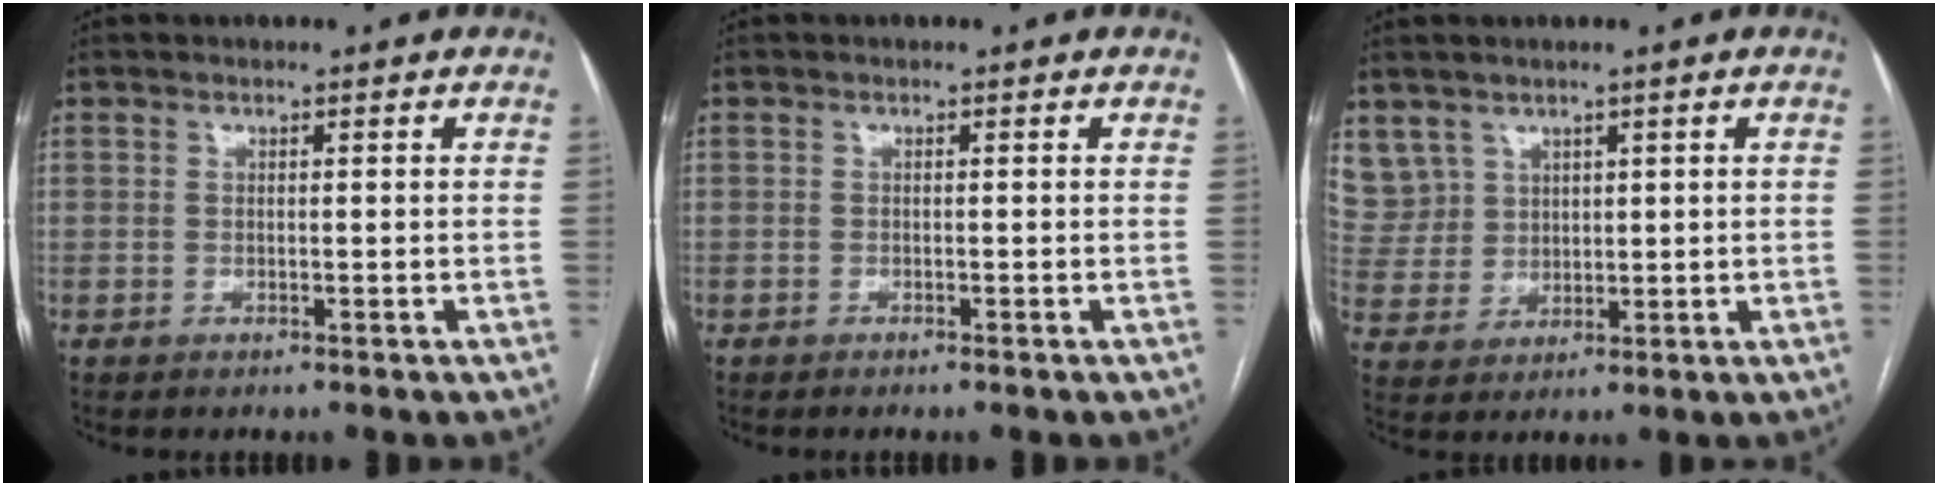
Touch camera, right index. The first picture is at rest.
{"total": 0.0}
{"total": 8.6, "force": [5.1, 6.9, 0.7], "torque": [-0.027, 0.024, 0.120]}